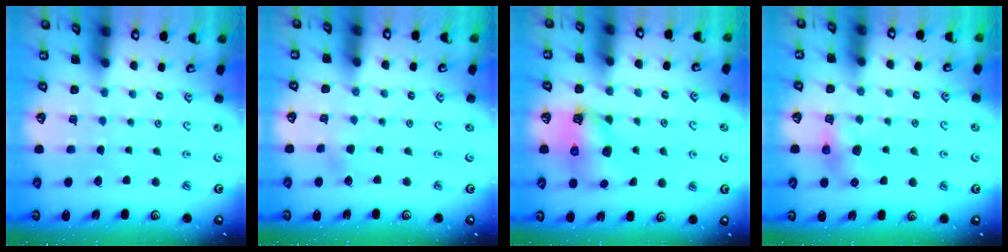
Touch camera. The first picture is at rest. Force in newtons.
{"total": 1.8, "press": 1.7, "slide": 0.4}
{"total": 8.4, "press": 8.4, "slide": 0.9}
{"total": 7.0, "press": 7.0, "slide": 0.2}